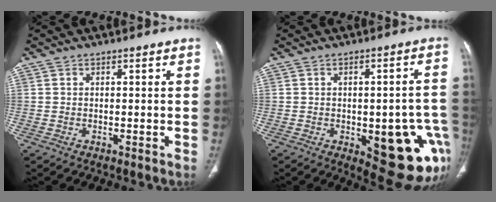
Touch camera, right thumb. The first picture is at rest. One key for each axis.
{"total": 16.8, "fx": -5.2, "fy": 7.1, "fz": 14.3, "tx": -0.130, "ty": 0.021, "tz": -0.040}